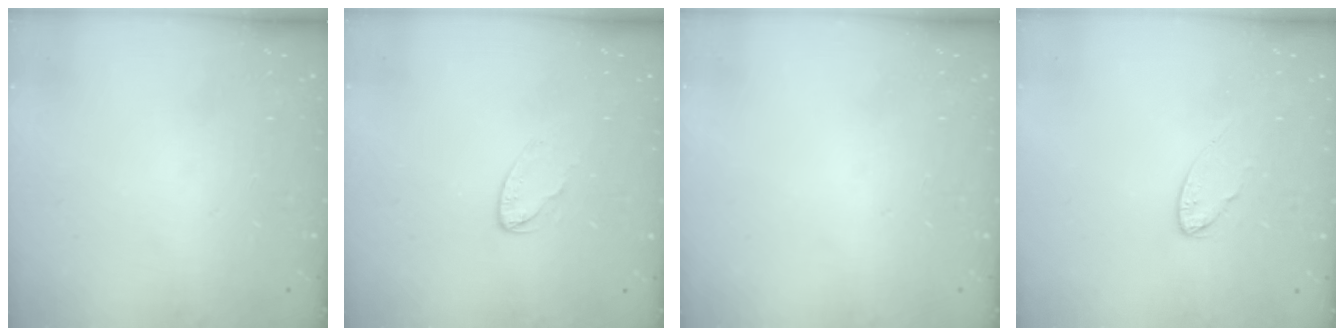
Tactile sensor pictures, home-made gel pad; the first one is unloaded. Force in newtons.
{"total": 4.1, "press": 4.1, "slide": 0.3}
{"total": 0.0}
{"total": 6.5, "press": 6.5, "slide": 0.7}